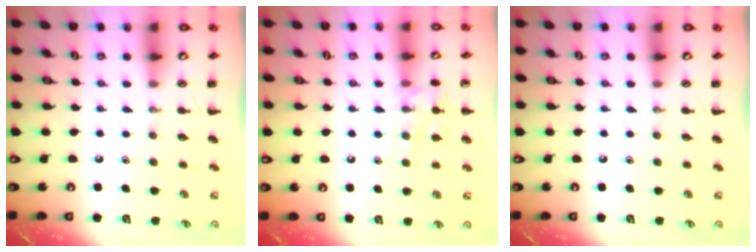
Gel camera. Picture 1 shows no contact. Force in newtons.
{"total": 10.0, "press": 9.9, "slide": 1.0}
{"total": 0.0}